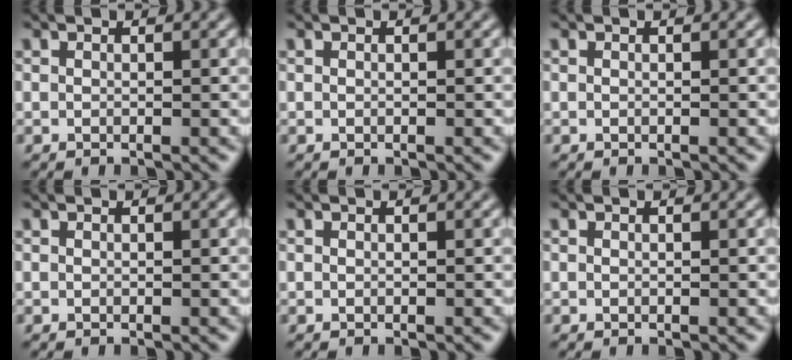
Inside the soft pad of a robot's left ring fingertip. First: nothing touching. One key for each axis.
{"total": 0.0}
{"total": 0.0}
{"total": 0.0}
{"total": 0.0}
{"total": 0.0}